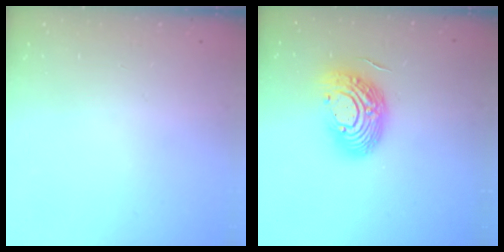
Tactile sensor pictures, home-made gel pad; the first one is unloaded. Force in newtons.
{"total": 16.2, "press": 16.1, "slide": 1.2}